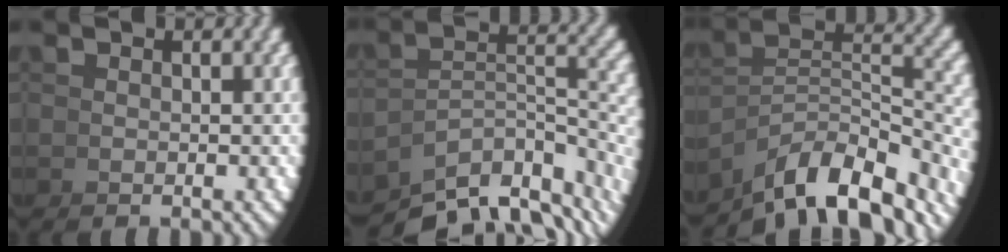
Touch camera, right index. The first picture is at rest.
{"total": 9.5, "force": [-4.7, 5.2, 6.4], "torque": [-0.080, -0.026, -0.060]}
{"total": 10.5, "force": [-4.0, 6.4, 7.3], "torque": [-0.112, -0.043, -0.042]}